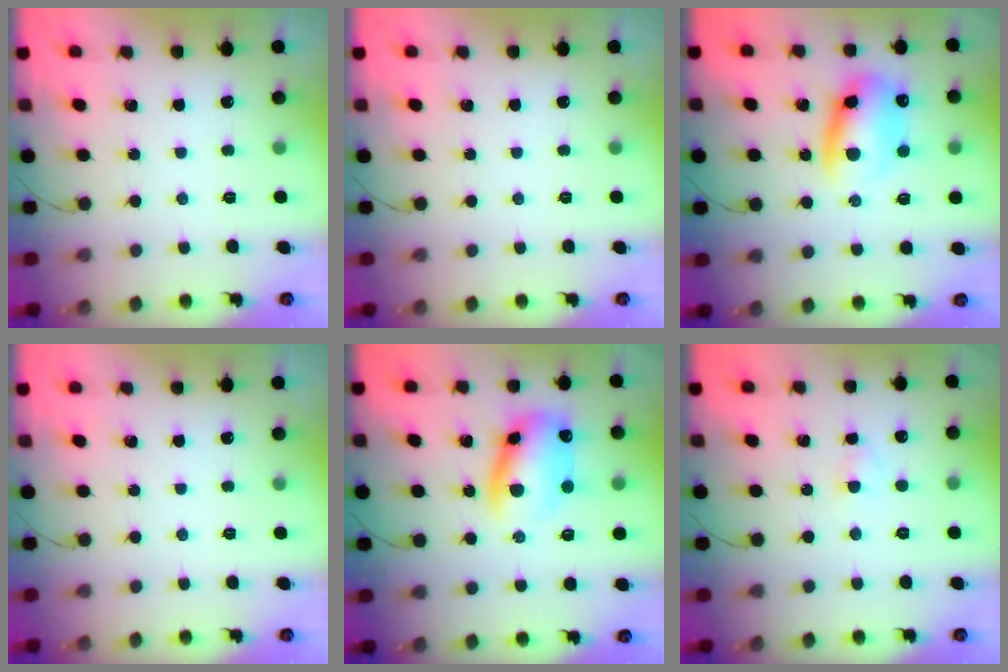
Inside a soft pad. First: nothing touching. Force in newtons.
{"total": 0.0}
{"total": 11.5, "press": 11.3, "slide": 2.5}
{"total": 0.0}
{"total": 12.6, "press": 12.4, "slide": 2.3}
{"total": 2.2, "press": 2.0, "slide": 1.0}